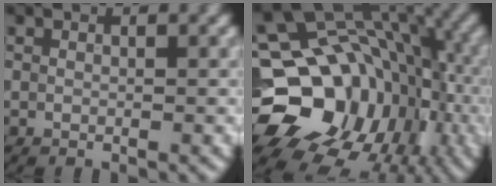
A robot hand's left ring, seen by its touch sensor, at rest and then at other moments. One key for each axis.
{"total": 18.7, "fx": -3.9, "fy": 15.4, "fz": 9.9, "tx": -0.155, "ty": -0.019, "tz": -0.058}